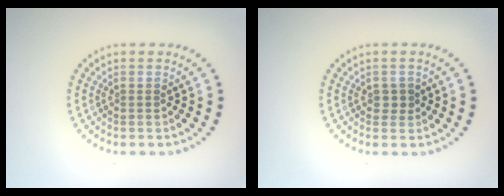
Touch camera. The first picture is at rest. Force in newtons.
{"total": 1.1, "press": 1.1, "slide": 0.3}